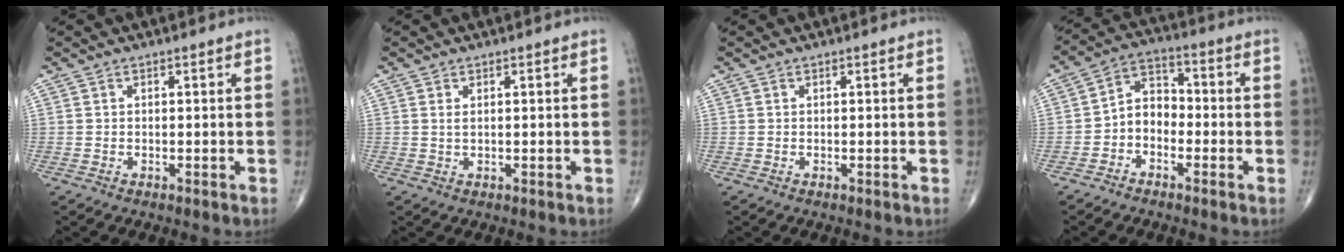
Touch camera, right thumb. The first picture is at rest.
{"total": 1.0, "force": [0.4, 0.4, 0.8], "torque": [-0.014, 0.001, 0.011]}
{"total": 0.0}
{"total": 6.5, "force": [-2.0, 4.9, 3.8], "torque": [-0.041, 0.035, -0.054]}